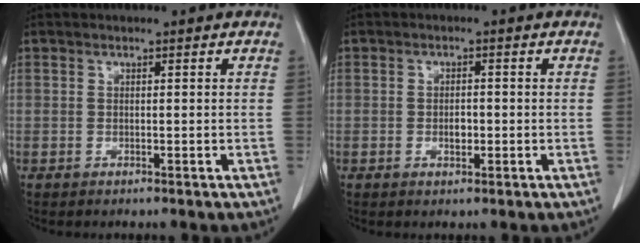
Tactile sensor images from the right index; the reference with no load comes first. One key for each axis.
{"total": 2.0, "fx": -0.6, "fy": 1.0, "fz": 1.7, "tx": -0.029, "ty": 0.002, "tz": -0.007}